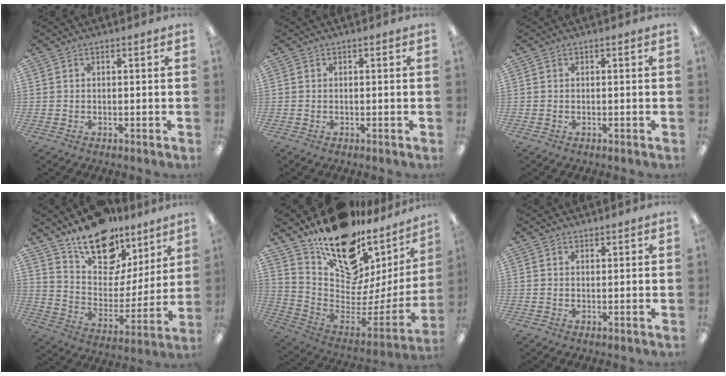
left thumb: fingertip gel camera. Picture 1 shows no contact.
{"total": 0.0}
{"total": 0.0}
{"total": 18.7, "force": [13.5, 10.0, 8.2], "torque": [-0.127, -0.091, 0.242]}
{"total": 20.4, "force": [15.3, 9.9, 9.1], "torque": [-0.143, -0.122, 0.282]}
{"total": 1.0, "force": [0.9, 0.3, 0.1], "torque": [-0.002, -0.001, 0.018]}